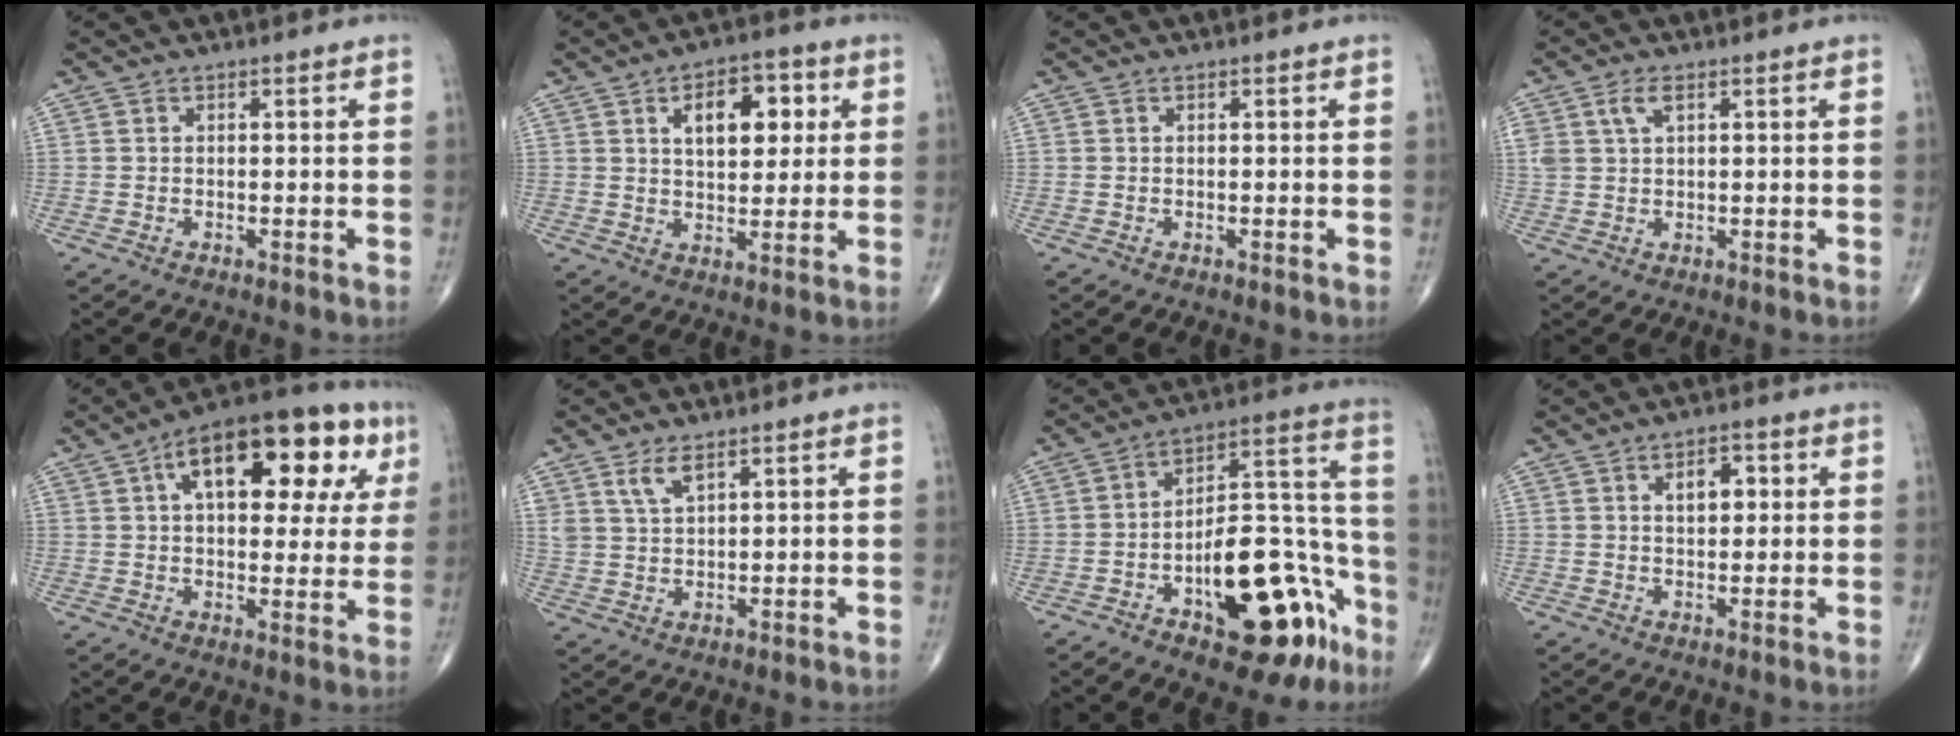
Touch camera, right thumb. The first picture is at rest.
{"total": 10.5, "force": [3.4, 5.8, 8.0], "torque": [-0.082, -0.005, 0.049]}
{"total": 0.0}
{"total": 3.6, "force": [1.7, 1.7, 2.7], "torque": [-0.058, 0.005, 0.039]}
{"total": 22.2, "force": [8.2, 11.0, 17.5], "torque": [-0.218, 0.022, 0.115]}
{"total": 4.2, "force": [2.7, 1.7, 2.7], "torque": [-0.050, -0.015, 0.059]}
{"total": 23.5, "force": [-10.7, 10.6, 18.0], "torque": [-0.204, 0.088, -0.143]}
{"total": 5.0, "force": [1.5, 2.8, 3.8], "torque": [-0.044, 0.000, 0.022]}